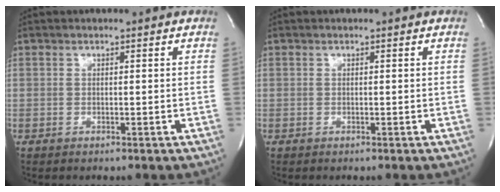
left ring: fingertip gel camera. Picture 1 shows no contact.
{"total": 0.0}